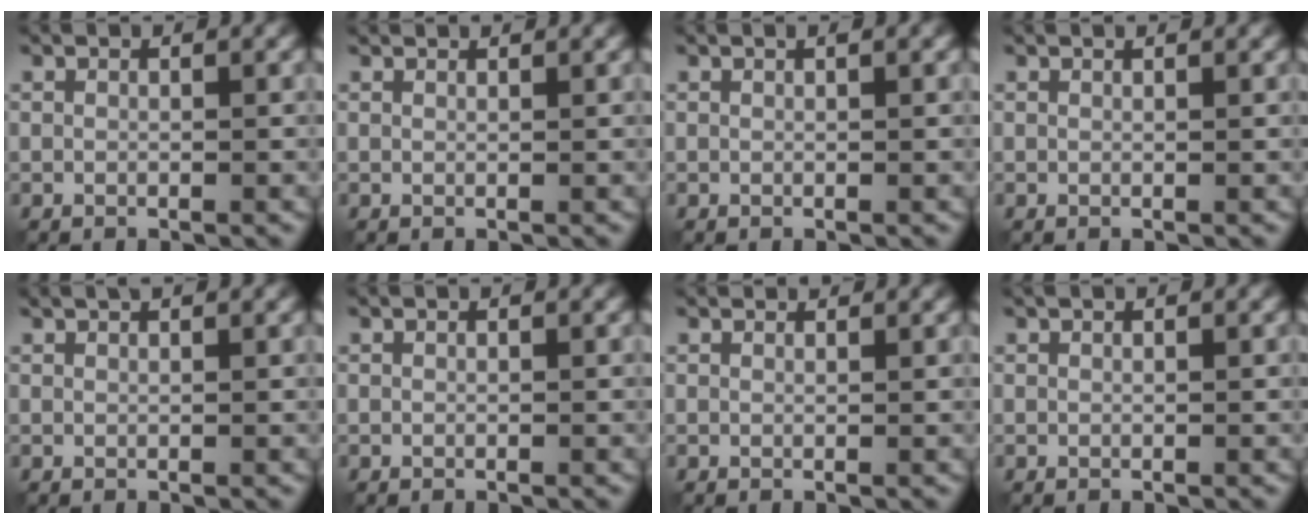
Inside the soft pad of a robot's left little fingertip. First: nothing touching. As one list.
[{"total": 1.0, "force": [1.0, 0.0, 0.2], "torque": [-0.009, -0.002, 0.012]}, {"total": 0.5, "force": [0.3, 0.0, 0.4], "torque": [-0.006, 0.002, 0.005]}, {"total": 0.7, "force": [0.6, 0.1, 0.3], "torque": [-0.003, 0.000, 0.007]}, {"total": 1.5, "force": [1.2, 0.3, 0.9], "torque": [-0.012, 0.000, 0.013]}, {"total": 0.0}, {"total": 1.3, "force": [1.3, 0.1, 0.3], "torque": [-0.012, -0.003, 0.014]}, {"total": 0.0}]